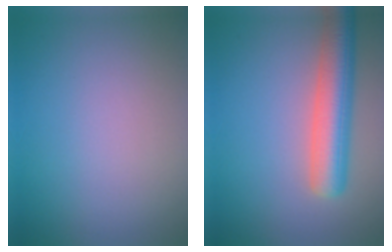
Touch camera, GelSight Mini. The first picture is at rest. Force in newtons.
{"total": 6.0, "press": 6.0, "slide": 0.5}